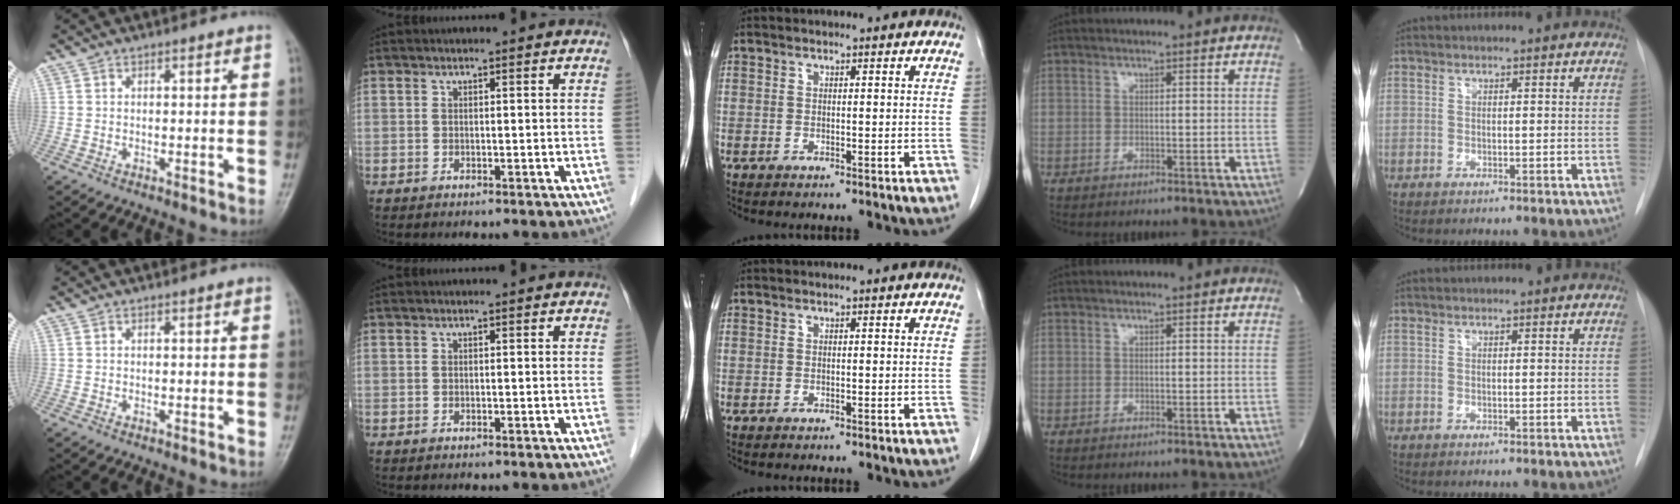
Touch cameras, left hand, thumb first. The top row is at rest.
{}